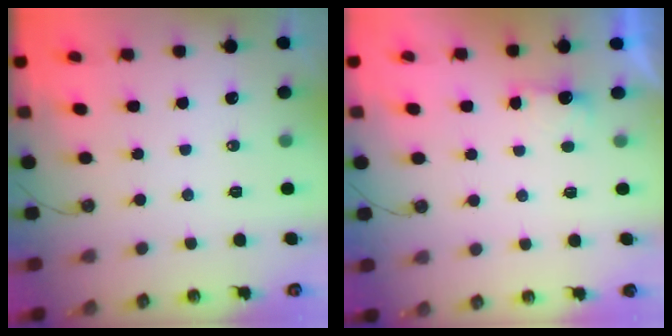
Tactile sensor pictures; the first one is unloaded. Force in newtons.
{"total": 1.1, "press": 0.8, "slide": 0.7}